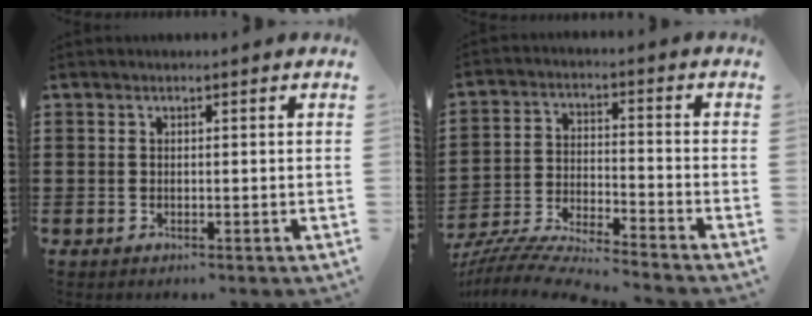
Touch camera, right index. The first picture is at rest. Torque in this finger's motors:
{"motor_torque": [0.12, 0.37, 0.19, 0.14]}